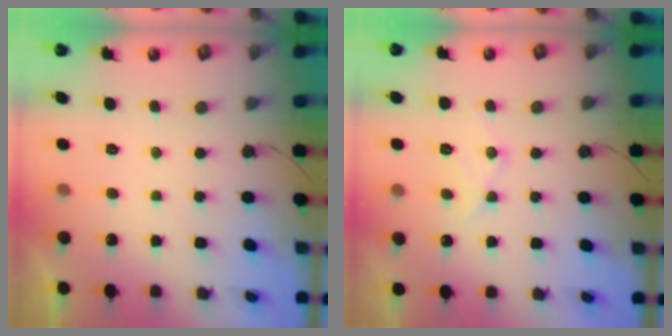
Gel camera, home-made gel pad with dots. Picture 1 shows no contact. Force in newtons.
{"total": 11.1, "press": 11.0, "slide": 0.9}